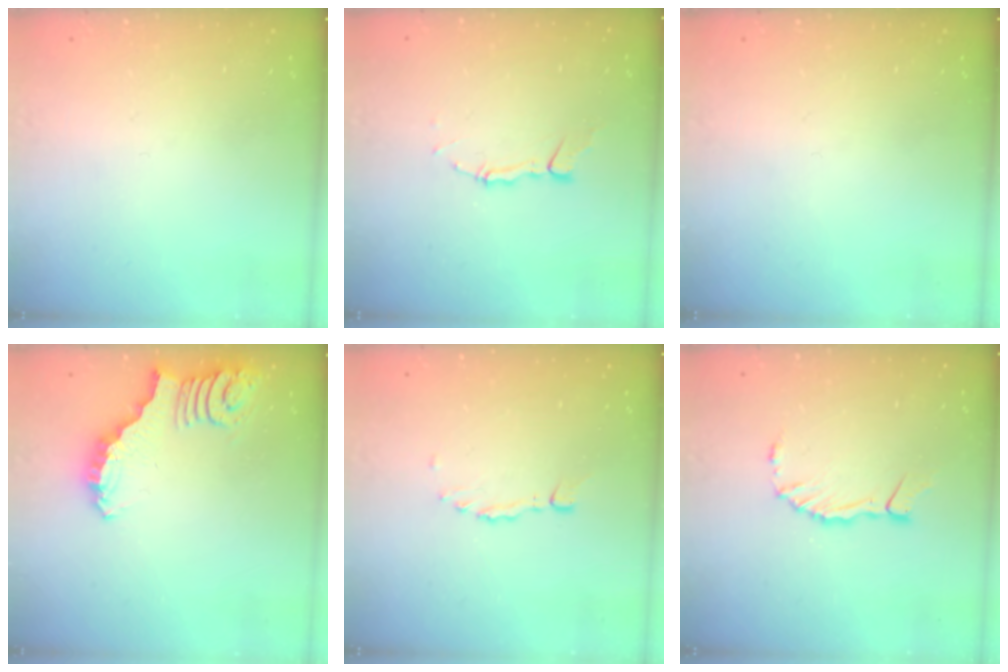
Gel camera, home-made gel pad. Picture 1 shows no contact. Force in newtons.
{"total": 4.4, "press": 4.4, "slide": 0.3}
{"total": 0.0}
{"total": 2.5, "press": 2.5, "slide": 0.5}
{"total": 0.0}
{"total": 3.7, "press": 3.7, "slide": 0.2}